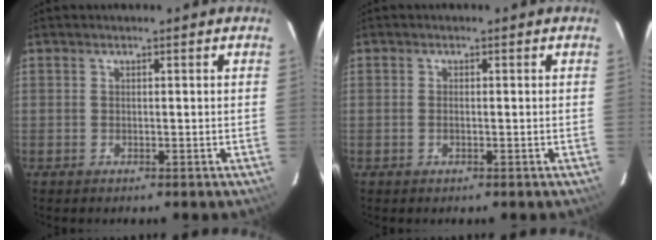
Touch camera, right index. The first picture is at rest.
{"total": 0.9, "force": [-0.3, 0.4, 0.7], "torque": [-0.015, 0.001, -0.006]}